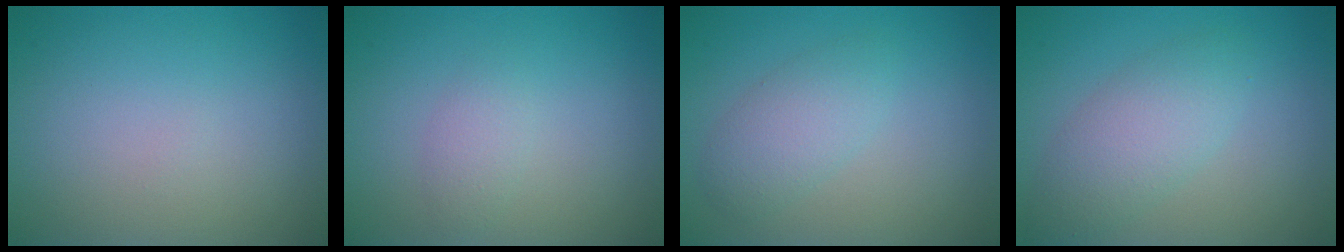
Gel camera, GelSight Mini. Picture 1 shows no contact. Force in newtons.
{"total": 1.4, "press": 1.4, "slide": 0.1}
{"total": 2.7, "press": 2.7, "slide": 0.1}
{"total": 3.8, "press": 3.7, "slide": 0.3}